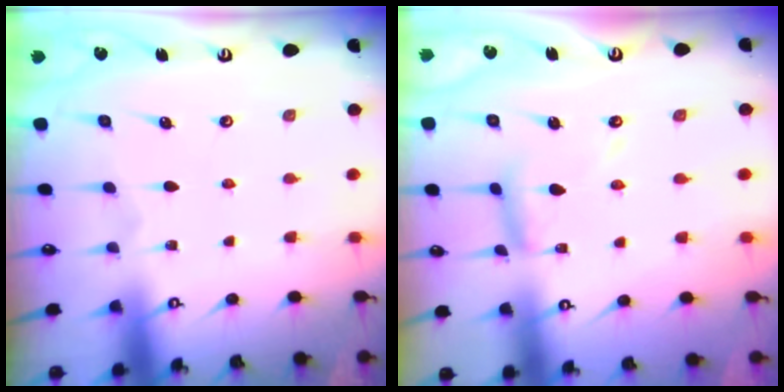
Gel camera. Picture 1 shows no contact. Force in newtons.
{"total": 9.0, "press": 8.9, "slide": 0.6}